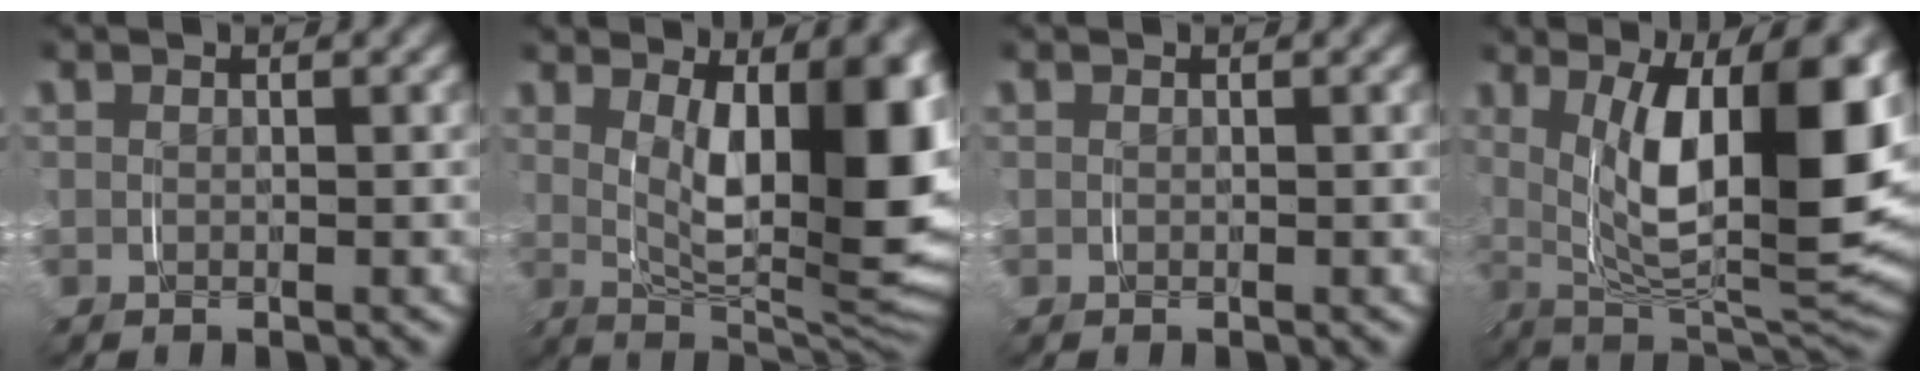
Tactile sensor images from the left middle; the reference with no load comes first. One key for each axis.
{"total": 13.0, "fx": 0.9, "fy": 5.8, "fz": 11.6, "tx": -0.164, "ty": -0.037, "tz": 0.028}
{"total": 0.0}
{"total": 14.0, "fx": 1.9, "fy": 6.6, "fz": 12.2, "tx": -0.198, "ty": -0.013, "tz": 0.037}